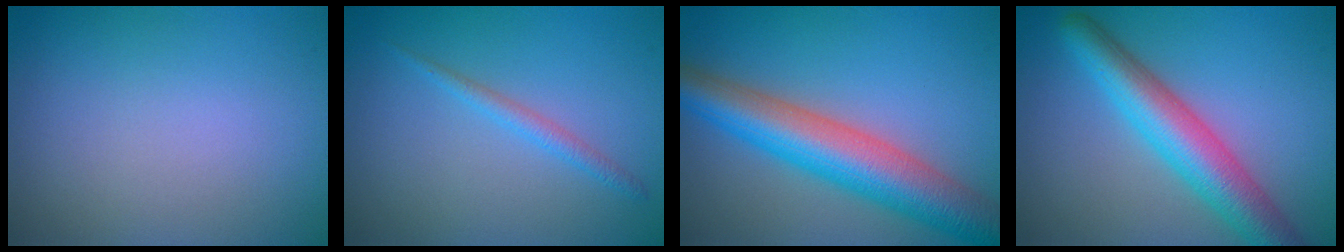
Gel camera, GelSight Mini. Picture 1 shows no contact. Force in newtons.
{"total": 1.4, "press": 1.4, "slide": 0.0}
{"total": 8.4, "press": 8.4, "slide": 0.1}
{"total": 6.4, "press": 6.4, "slide": 0.3}